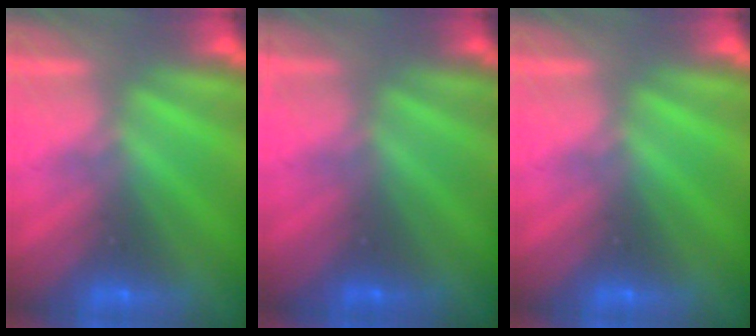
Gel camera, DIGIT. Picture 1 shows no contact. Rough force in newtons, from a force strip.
{"total": 2.4}
{"total": 0.0}